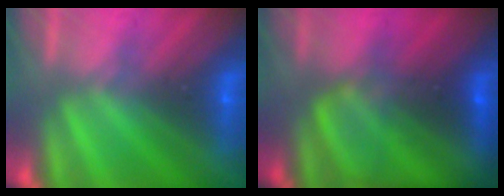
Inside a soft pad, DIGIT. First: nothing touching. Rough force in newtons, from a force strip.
{"total": 5.6}